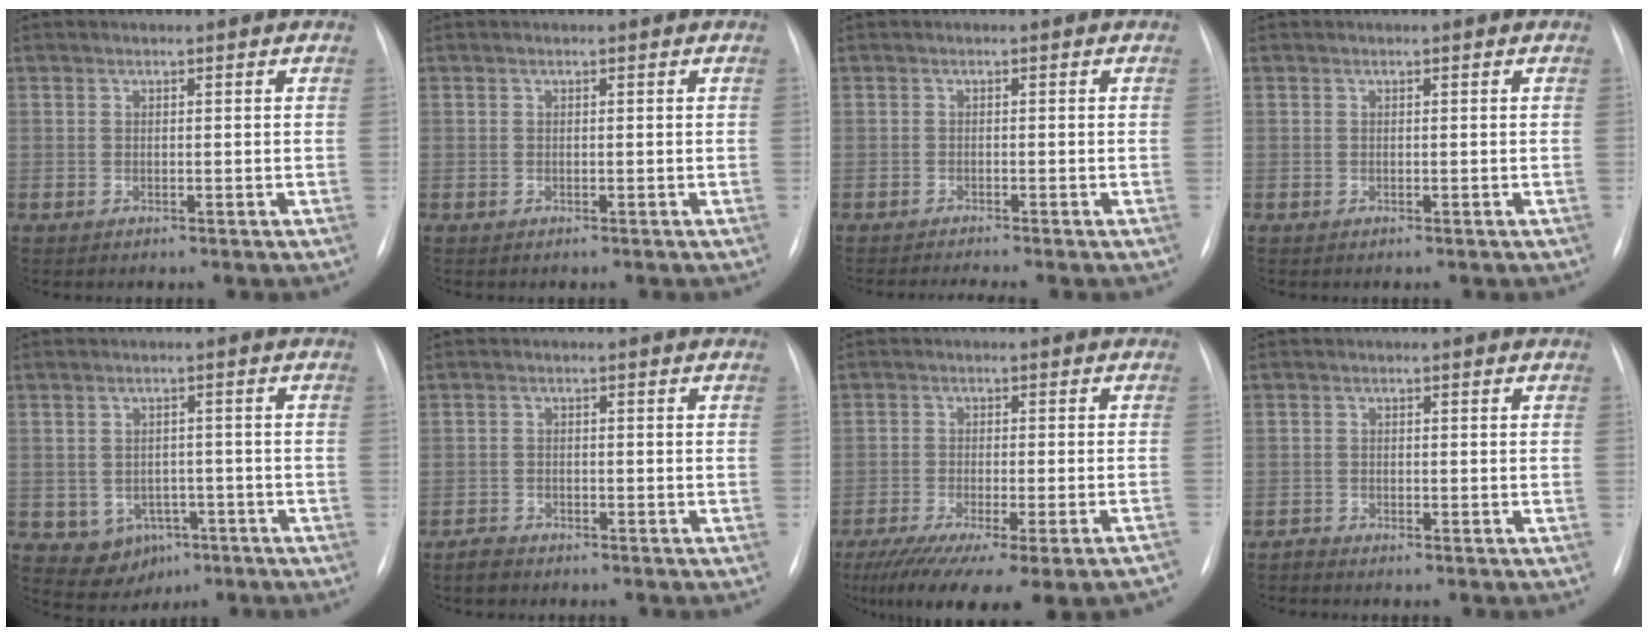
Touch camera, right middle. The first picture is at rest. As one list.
[{"total": 0.0}, {"total": 3.0, "force": [-2.6, -0.8, 1.3], "torque": [-0.019, -0.007, -0.040]}, {"total": 0.0}, {"total": 5.7, "force": [-2.4, 4.8, 1.9], "torque": [-0.030, 0.009, -0.019]}, {"total": 2.0, "force": [-1.8, 0.8, 0.3], "torque": [-0.017, -0.003, -0.030]}, {"total": 19.9, "force": [-16.2, 2.2, 11.3], "torque": [-0.143, -0.037, -0.220]}, {"total": 0.9, "force": [-0.8, -0.1, -0.2], "torque": [0.002, -0.007, -0.017]}]